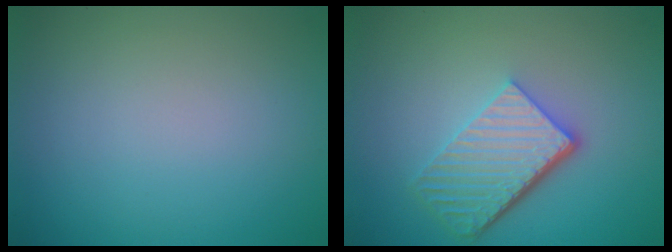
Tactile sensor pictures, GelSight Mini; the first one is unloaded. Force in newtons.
{"total": 5.6, "press": 3.9, "slide": 4.0}